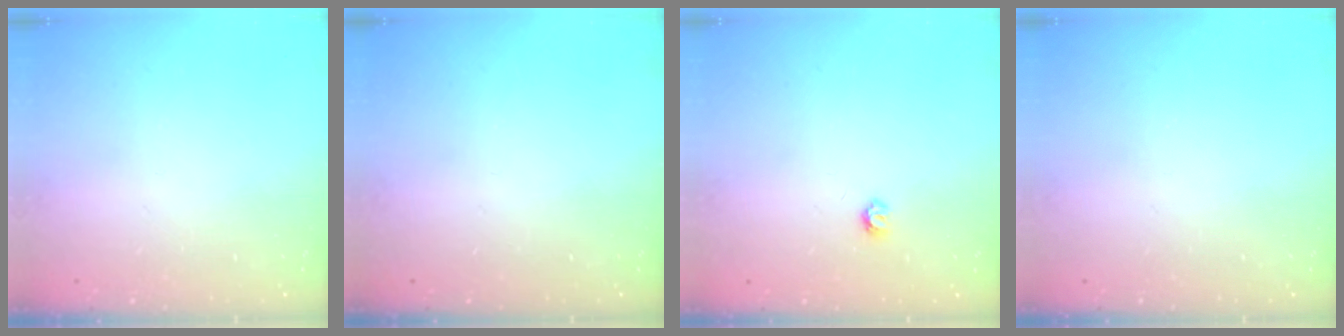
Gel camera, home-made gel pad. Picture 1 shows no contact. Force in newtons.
{"total": 0.0}
{"total": 3.6, "press": 3.6, "slide": 0.3}
{"total": 0.0}